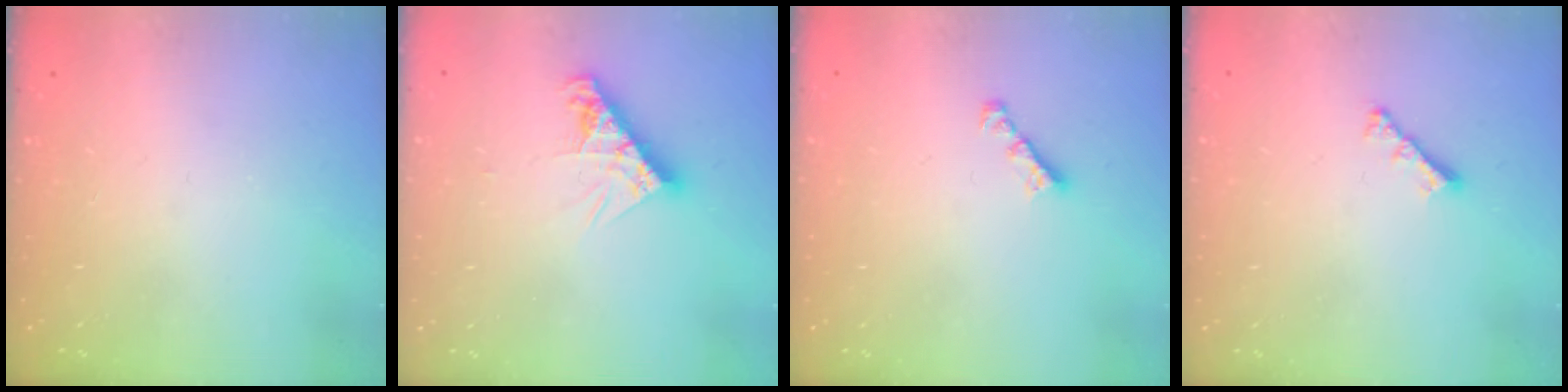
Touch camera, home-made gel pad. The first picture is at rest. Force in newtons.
{"total": 9.2, "press": 9.2, "slide": 0.8}
{"total": 1.8, "press": 1.7, "slide": 0.7}
{"total": 2.8, "press": 2.7, "slide": 0.6}